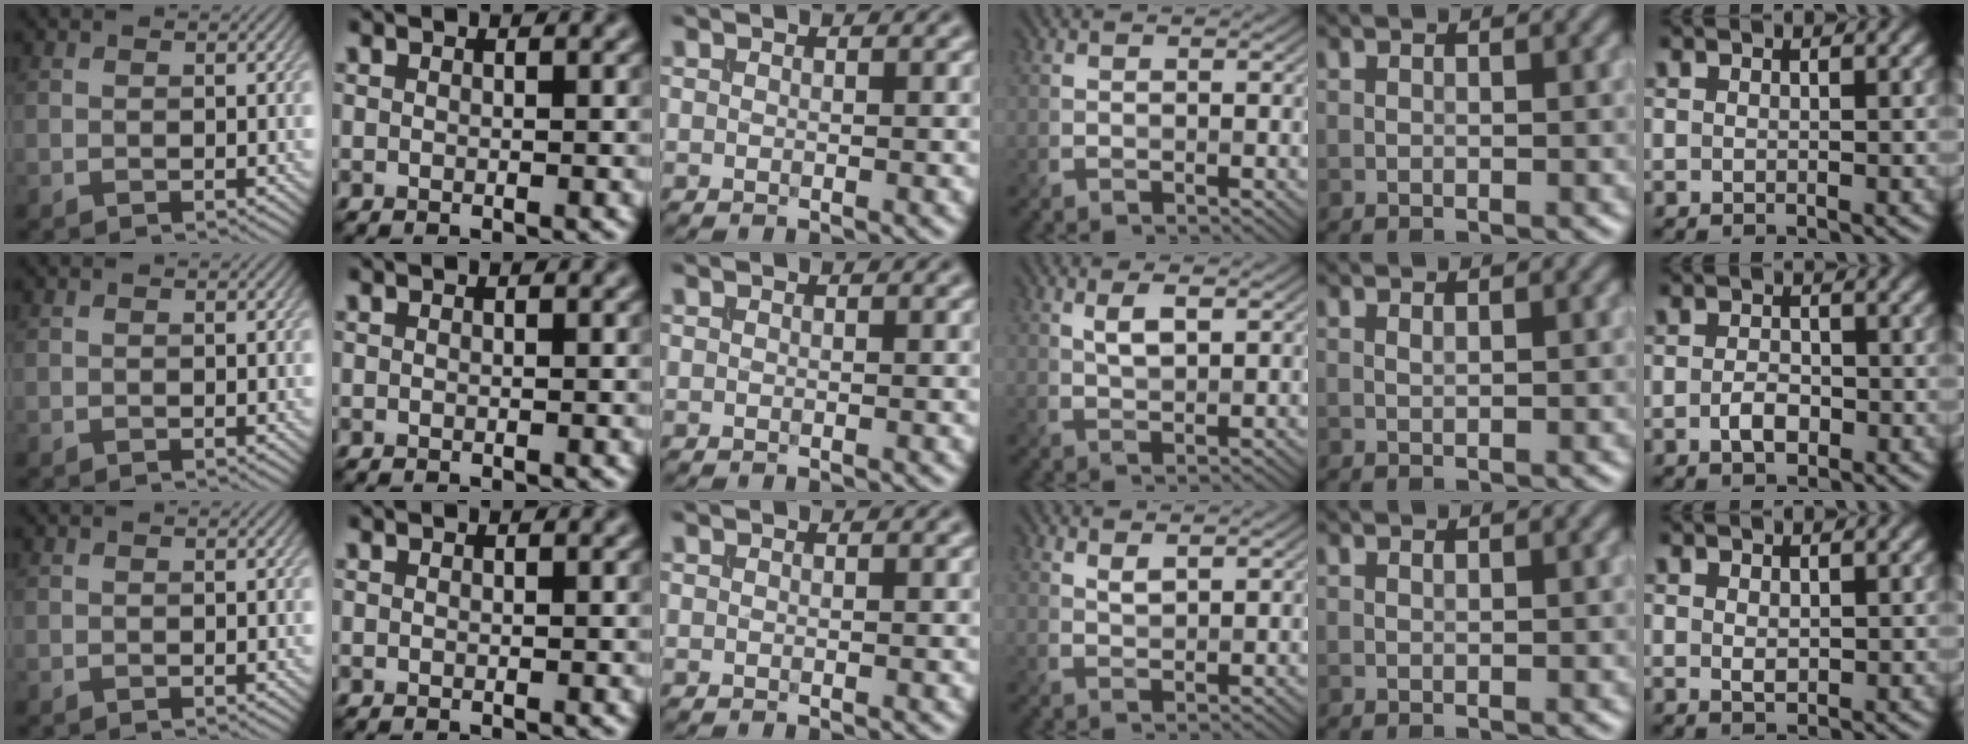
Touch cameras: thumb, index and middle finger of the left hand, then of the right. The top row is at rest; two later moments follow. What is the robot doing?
{"motion": "extract", "object": "file holder"}